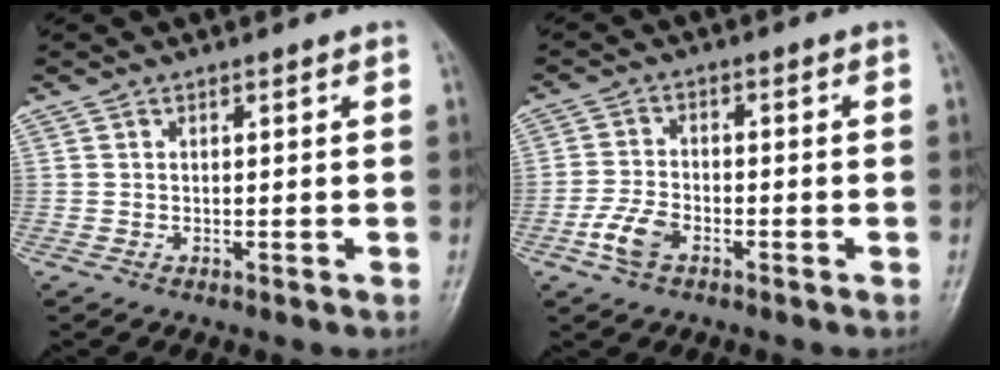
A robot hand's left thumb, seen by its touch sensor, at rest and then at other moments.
{"total": 5.3, "force": [-2.6, 3.0, 3.4], "torque": [-0.073, 0.011, -0.055]}